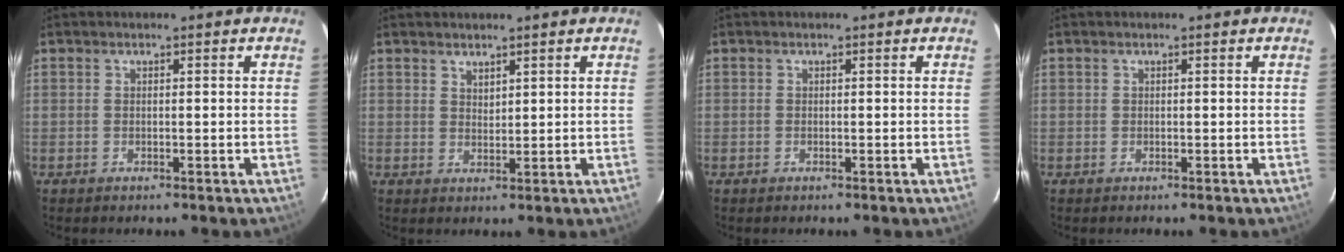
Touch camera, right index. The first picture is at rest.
{"total": 1.9, "force": [1.6, 0.7, 0.5], "torque": [-0.006, 0.001, 0.029]}
{"total": 0.0}
{"total": 0.0}